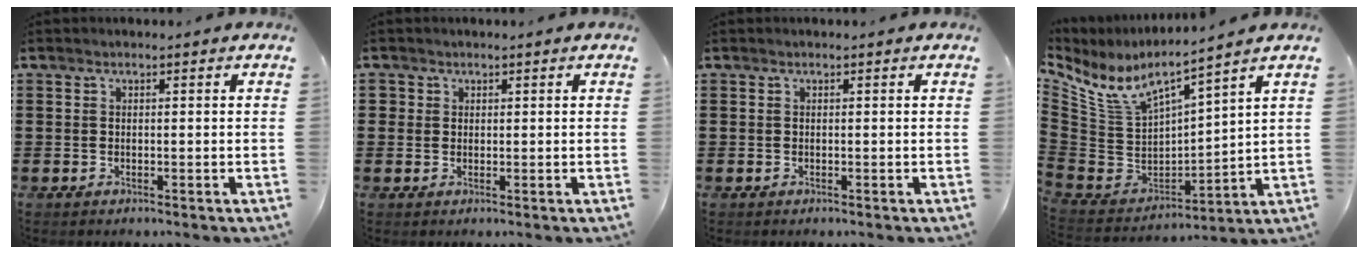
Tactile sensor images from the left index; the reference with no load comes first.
{"total": 1.3, "force": [0.5, 1.1, 0.2], "torque": [-0.007, 0.006, 0.010]}
{"total": 0.0}
{"total": 7.6, "force": [5.8, 1.9, 4.5], "torque": [-0.117, -0.045, 0.100]}